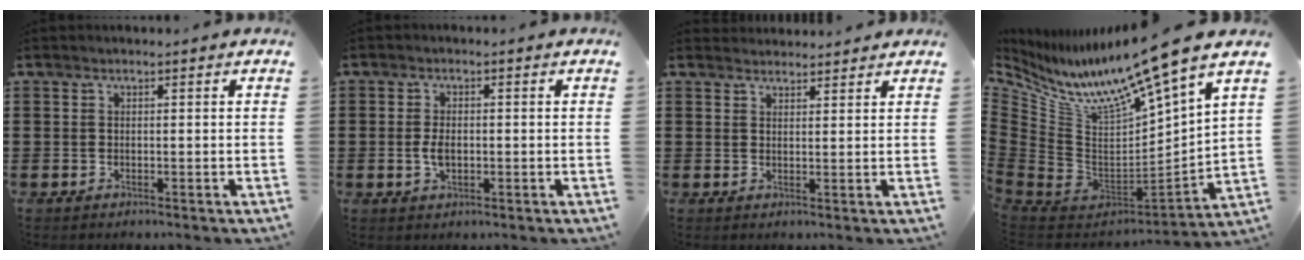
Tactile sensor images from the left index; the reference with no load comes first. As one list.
[{"total": 2.8, "force": [-0.3, 1.5, 2.4], "torque": [-0.054, 0.000, -0.009]}, {"total": 2.0, "force": [2.0, 0.3, -0.2], "torque": [-0.002, -0.001, 0.039]}, {"total": 11.0, "force": [9.3, 0.1, 5.9], "torque": [-0.146, -0.087, 0.152]}]